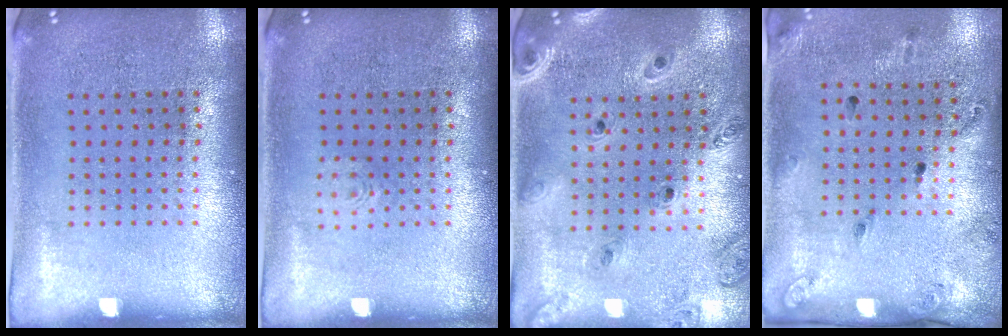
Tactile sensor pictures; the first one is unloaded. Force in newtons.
{"total": 0.6, "press": 0.6, "slide": 0.1}
{"total": 1.3, "press": 1.3, "slide": 0.2}
{"total": 1.9, "press": 1.1, "slide": 1.5}